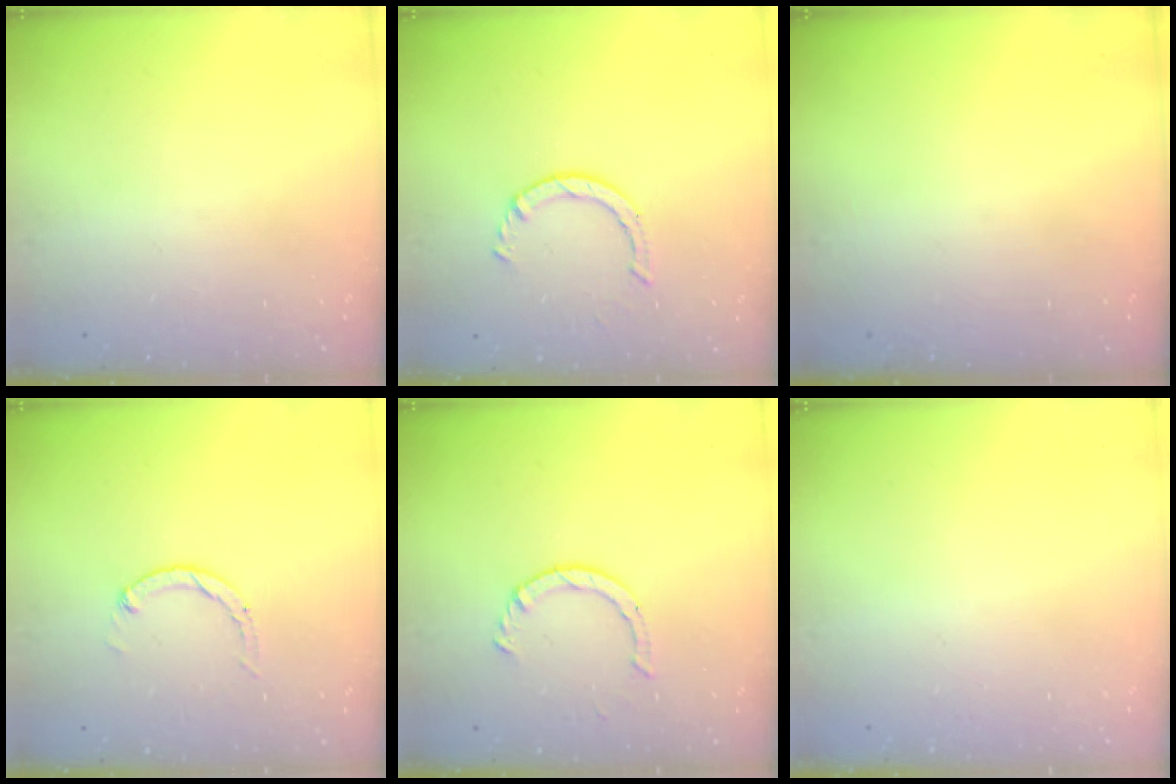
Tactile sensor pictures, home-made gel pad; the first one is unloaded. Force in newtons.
{"total": 2.2, "press": 2.2, "slide": 0.4}
{"total": 0.0}
{"total": 0.0}
{"total": 2.3, "press": 2.3, "slide": 0.2}
{"total": 2.6, "press": 2.6, "slide": 0.2}